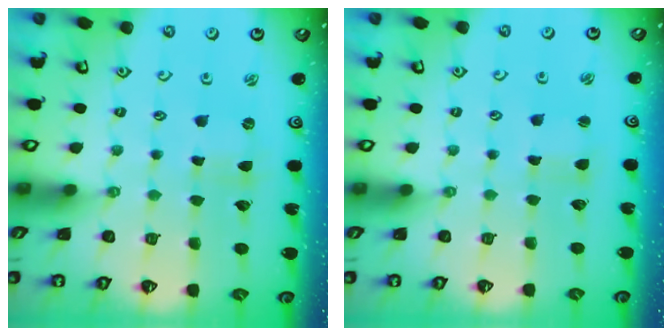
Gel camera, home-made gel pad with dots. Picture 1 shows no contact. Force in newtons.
{"total": 2.2, "press": 2.2, "slide": 0.2}